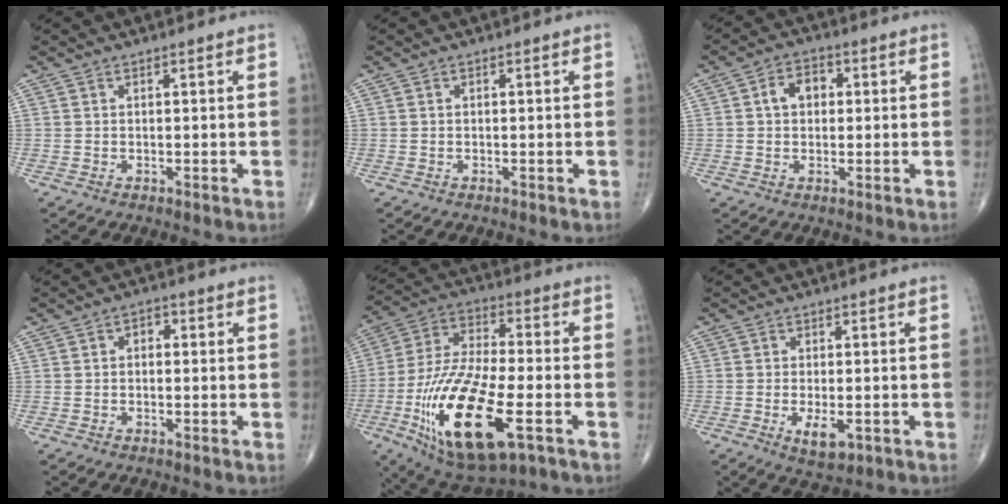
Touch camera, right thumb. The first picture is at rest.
{"total": 0.0}
{"total": 5.3, "force": [0.8, 3.9, 3.4], "torque": [-0.043, 0.015, 0.006]}
{"total": 2.0, "force": [0.1, 1.5, 1.4], "torque": [-0.007, 0.009, -0.003]}
{"total": 23.9, "force": [-8.0, 8.9, 20.7], "torque": [-0.435, 0.002, -0.132]}
{"total": 4.9, "force": [-1.6, 2.2, 4.1], "torque": [-0.067, -0.006, -0.021]}